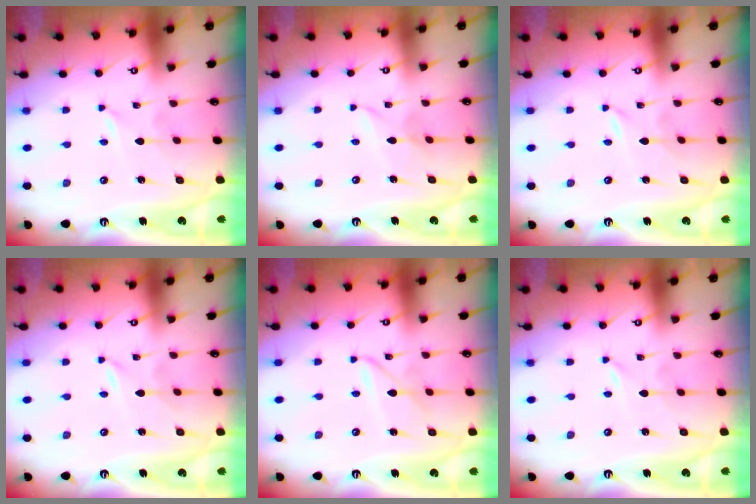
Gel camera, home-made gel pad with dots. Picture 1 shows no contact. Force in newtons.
{"total": 2.5, "press": 2.5, "slide": 0.2}
{"total": 0.0}
{"total": 0.0}
{"total": 3.4, "press": 3.4, "slide": 0.4}
{"total": 0.0}